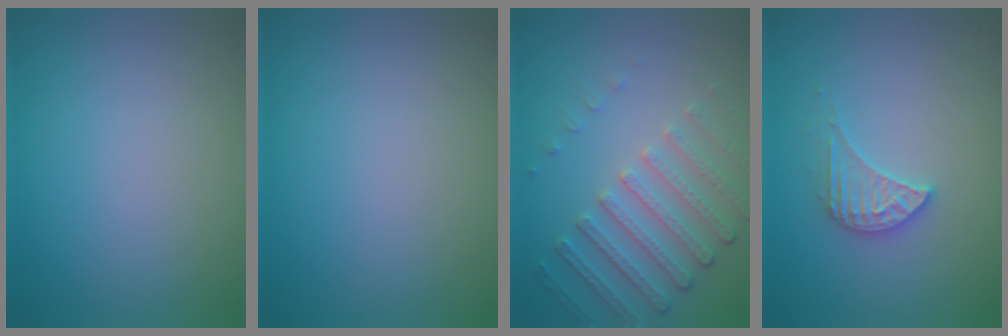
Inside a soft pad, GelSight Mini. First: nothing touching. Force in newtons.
{"total": 0.0}
{"total": 4.5, "press": 3.4, "slide": 2.9}
{"total": 2.6, "press": 2.6, "slide": 0.2}